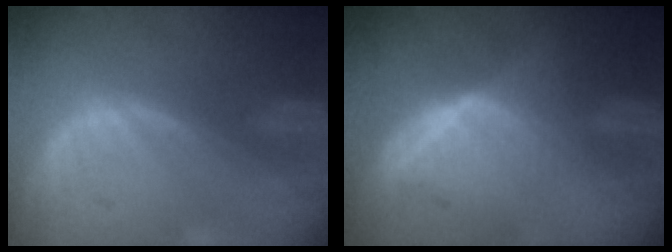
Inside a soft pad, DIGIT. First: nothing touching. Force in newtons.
{"total": 6.5, "press": 5.8, "slide": 2.8}